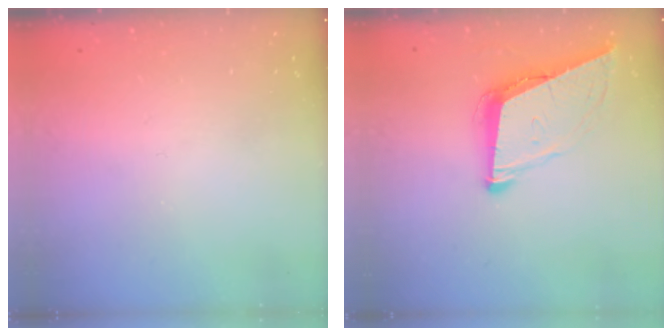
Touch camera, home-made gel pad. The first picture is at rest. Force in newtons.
{"total": 9.3, "press": 8.7, "slide": 3.2}